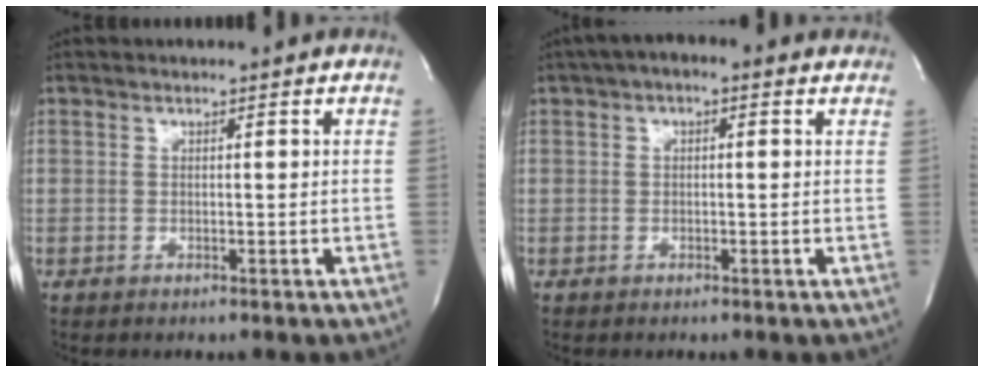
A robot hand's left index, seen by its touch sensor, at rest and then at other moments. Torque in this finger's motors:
{"motor_torque": [1.10, -1.04, 0.16, 0.07]}